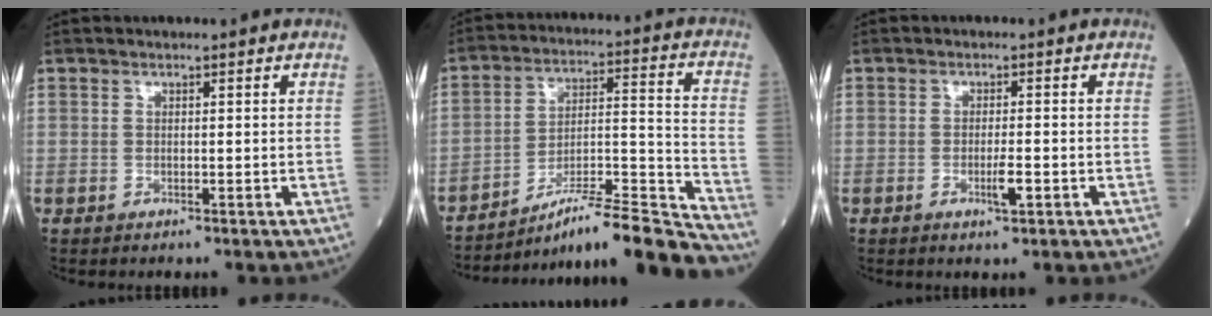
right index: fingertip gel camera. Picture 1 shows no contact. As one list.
[{"total": 17.6, "force": [-15.9, 0.0, 7.6], "torque": [-0.107, 0.026, -0.255]}, {"total": 2.5, "force": [-0.9, 0.2, 2.3], "torque": [-0.043, -0.002, -0.012]}]